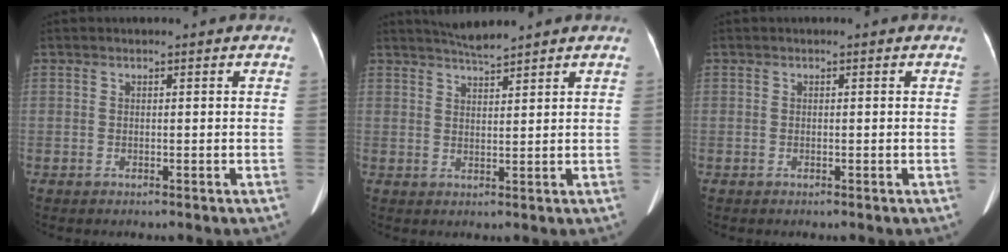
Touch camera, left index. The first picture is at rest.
{"total": 3.9, "force": [3.7, -0.4, 1.1], "torque": [-0.022, 0.009, 0.069]}
{"total": 0.0}